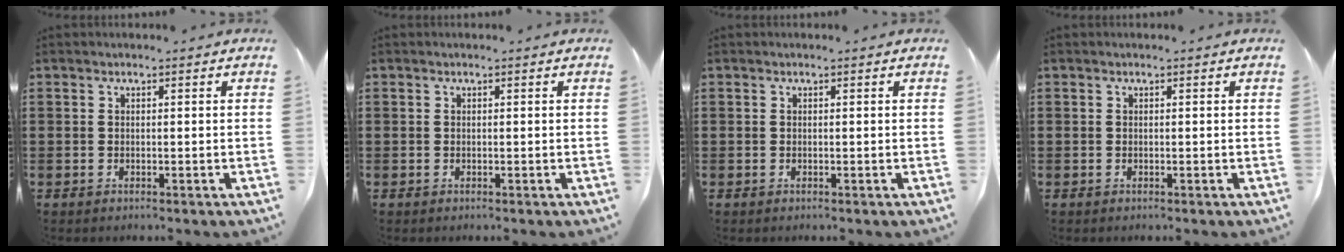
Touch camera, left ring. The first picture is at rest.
{"total": 0.0}
{"total": 0.0}
{"total": 0.0}